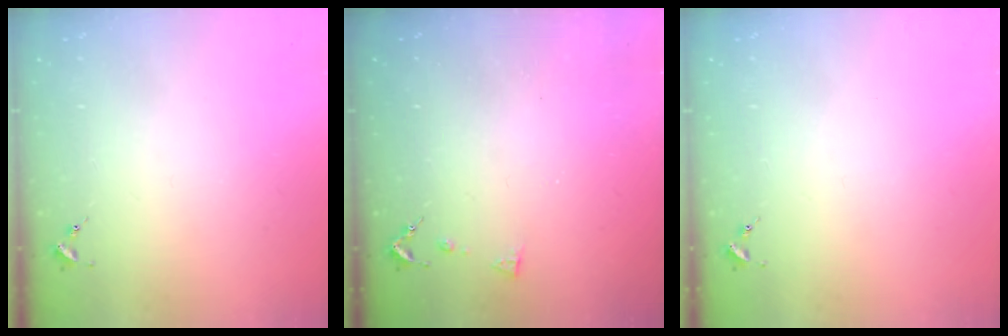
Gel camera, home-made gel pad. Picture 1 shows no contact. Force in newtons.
{"total": 5.4, "press": 5.4, "slide": 0.8}
{"total": 0.0}